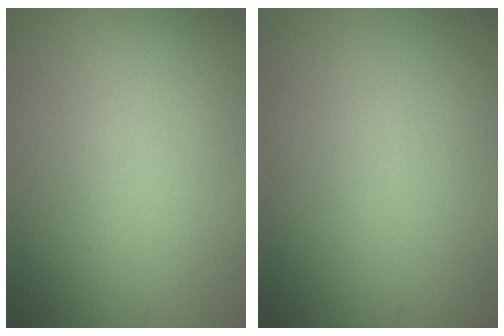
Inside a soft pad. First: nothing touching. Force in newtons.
{"total": 0.0}